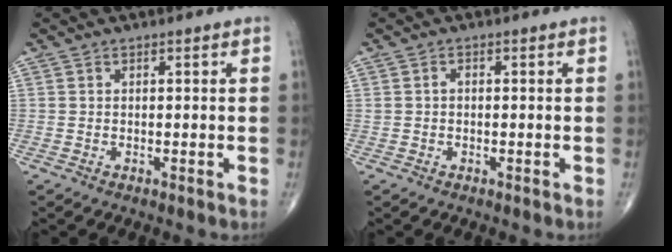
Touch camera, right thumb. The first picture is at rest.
{"total": 1.0, "force": [0.0, 0.7, 0.7], "torque": [-0.012, 0.003, 0.000]}